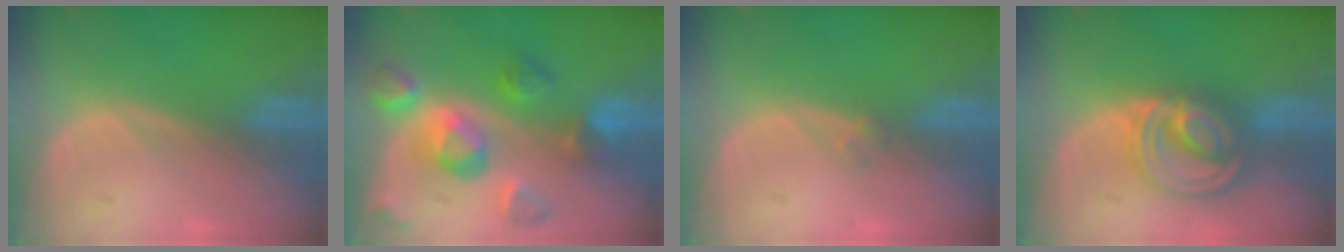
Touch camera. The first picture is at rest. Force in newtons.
{"total": 10.4, "press": 9.2, "slide": 4.9}
{"total": 1.0, "press": 0.9, "slide": 0.4}
{"total": 8.7, "press": 7.3, "slide": 4.6}